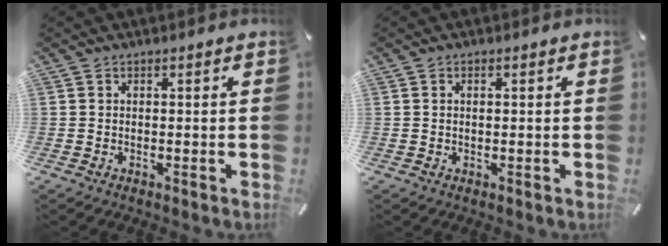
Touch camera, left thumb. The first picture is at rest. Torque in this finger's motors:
{"motor_torque": [-0.02, -0.31, -0.05, 0.08, -0.06]}